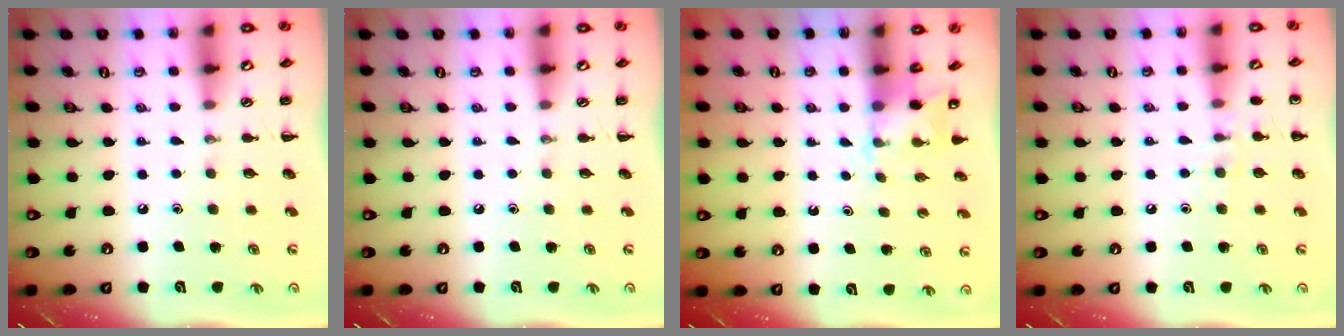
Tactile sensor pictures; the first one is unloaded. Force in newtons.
{"total": 0.0}
{"total": 4.3, "press": 4.2, "slide": 0.8}
{"total": 7.2, "press": 6.9, "slide": 1.9}